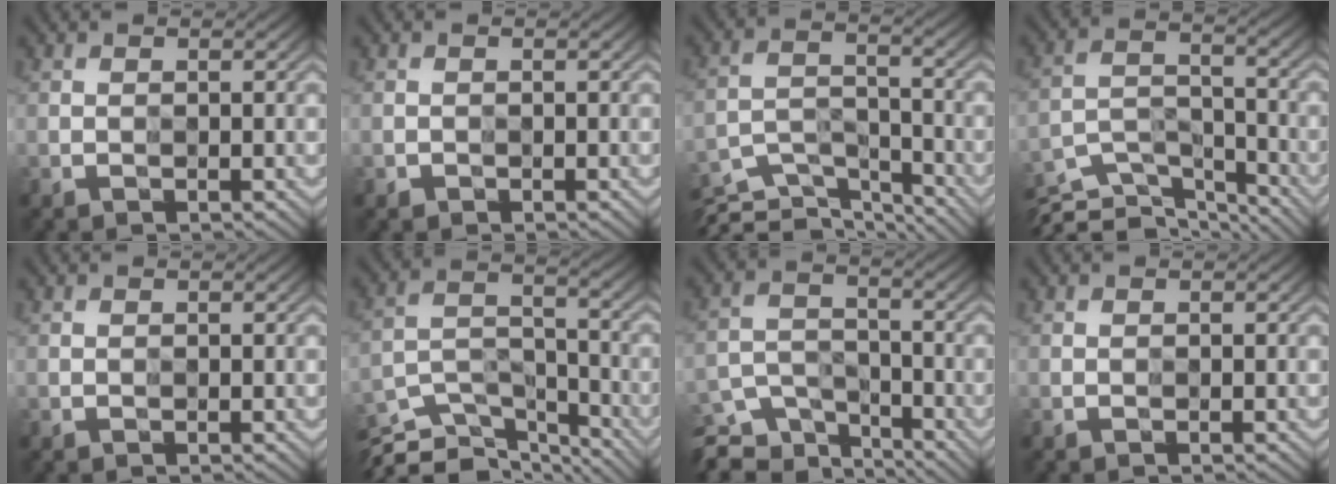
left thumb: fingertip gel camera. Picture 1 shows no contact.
{"total": 0.8, "force": [0.0, 0.5, -0.6], "torque": [0.011, -0.003, 0.000]}
{"total": 8.6, "force": [-8.5, 0.8, 1.3], "torque": [-0.029, -0.007, -0.154]}
{"total": 9.5, "force": [-9.3, 1.1, 1.7], "torque": [-0.032, -0.010, -0.166]}
{"total": 0.0}
{"total": 11.1, "force": [-10.7, 1.9, 2.1], "torque": [-0.043, -0.008, -0.186]}
{"total": 7.2, "force": [-6.7, 2.6, 1.2], "torque": [-0.020, -0.009, -0.123]}
{"total": 0.0}